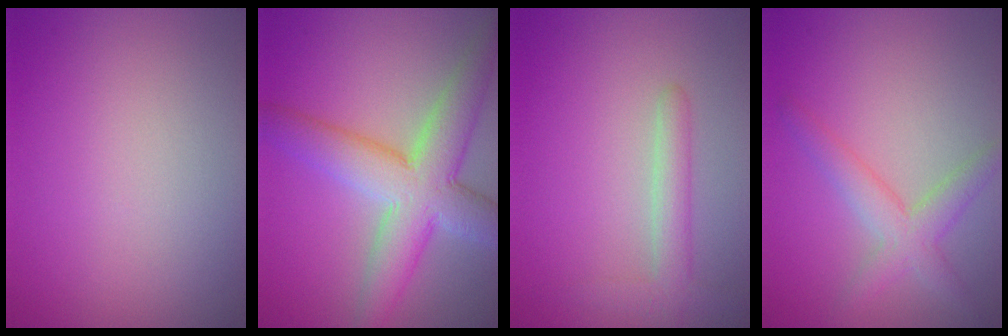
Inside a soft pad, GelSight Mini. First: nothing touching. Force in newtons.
{"total": 7.8, "press": 7.8, "slide": 0.3}
{"total": 2.4, "press": 2.4, "slide": 0.3}
{"total": 3.2, "press": 3.2, "slide": 0.1}